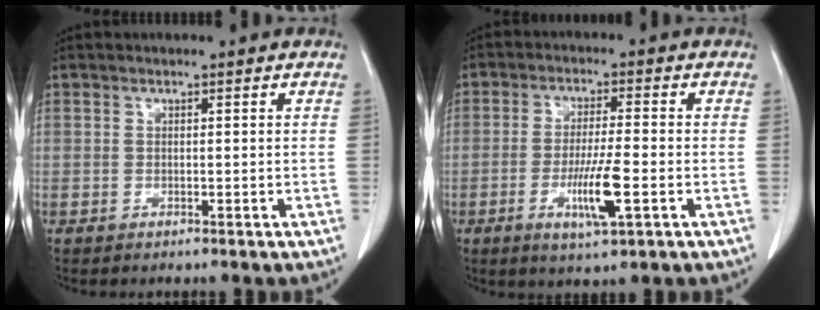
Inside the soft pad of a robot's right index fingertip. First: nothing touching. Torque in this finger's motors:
{"motor_torque": [1.26, -0.21, 0.35, 0.12]}